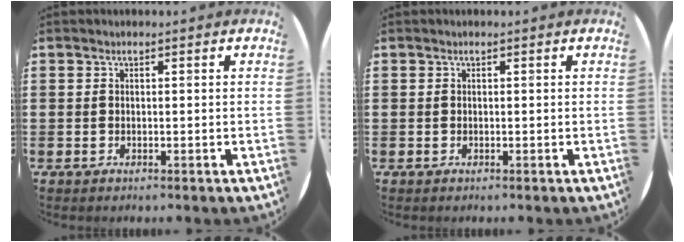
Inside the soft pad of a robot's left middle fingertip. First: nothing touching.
{"total": 0.0}